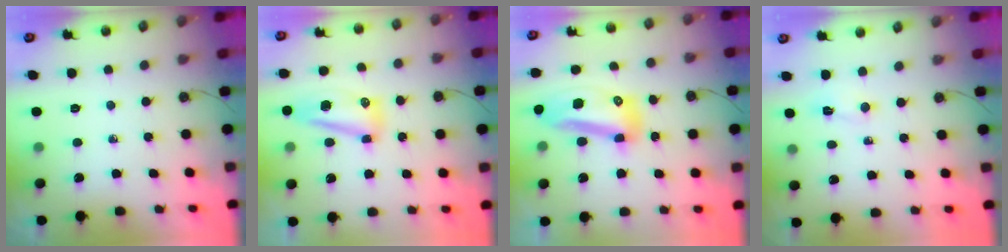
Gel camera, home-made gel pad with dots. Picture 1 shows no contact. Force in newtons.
{"total": 11.2, "press": 11.2, "slide": 1.0}
{"total": 13.2, "press": 13.2, "slide": 1.3}
{"total": 2.0, "press": 1.9, "slide": 0.6}